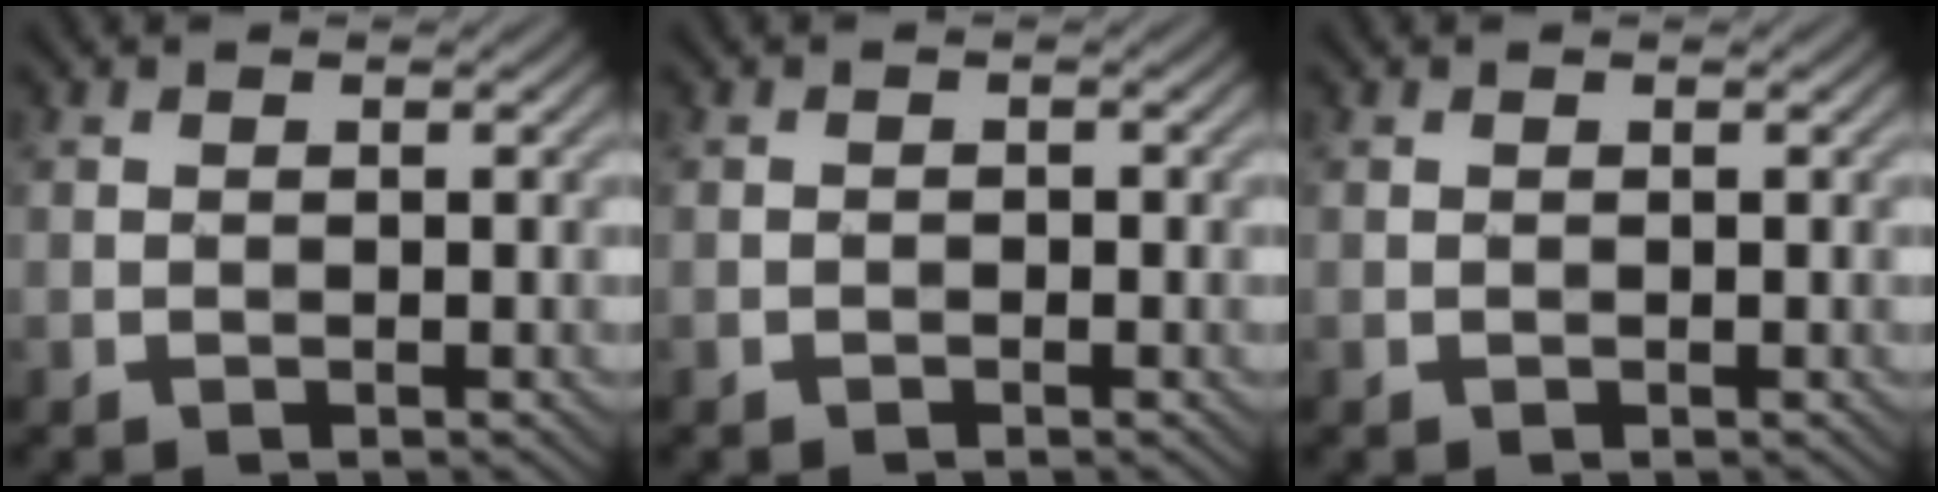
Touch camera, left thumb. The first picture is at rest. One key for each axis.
{"total": 0.8, "fx": -0.8, "fy": 0.2, "fz": 0.1, "tx": 0.003, "ty": 0.001, "tz": -0.016}
{"total": 0.0}